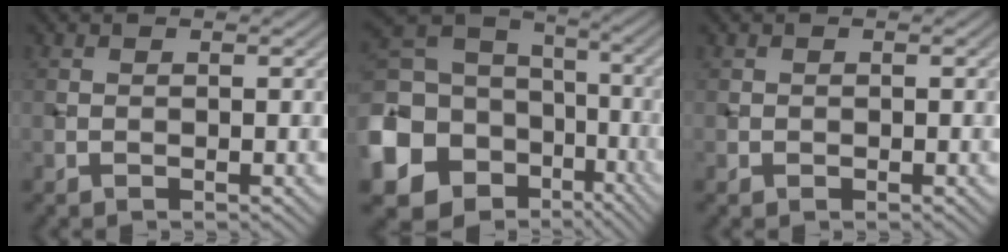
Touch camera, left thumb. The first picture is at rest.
{"total": 19.1, "force": [-6.5, 15.6, 8.9], "torque": [-0.259, -0.038, -0.112]}
{"total": 0.7, "force": [-0.1, 0.7, 0.1], "torque": [0.001, -0.004, -0.004]}